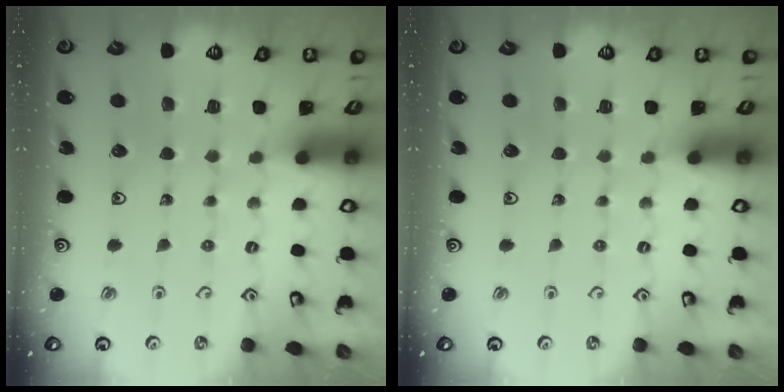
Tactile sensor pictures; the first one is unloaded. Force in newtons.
{"total": 0.0}